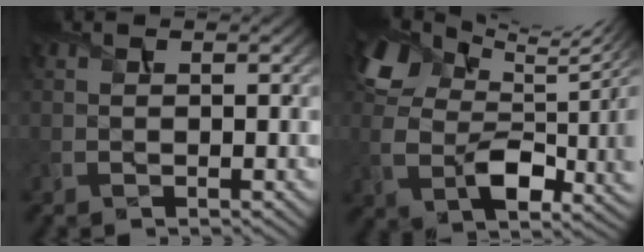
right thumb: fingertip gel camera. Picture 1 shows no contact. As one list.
[{"total": 12.0, "force": [4.7, 7.0, 8.5], "torque": [-0.189, -0.010, 0.088]}]